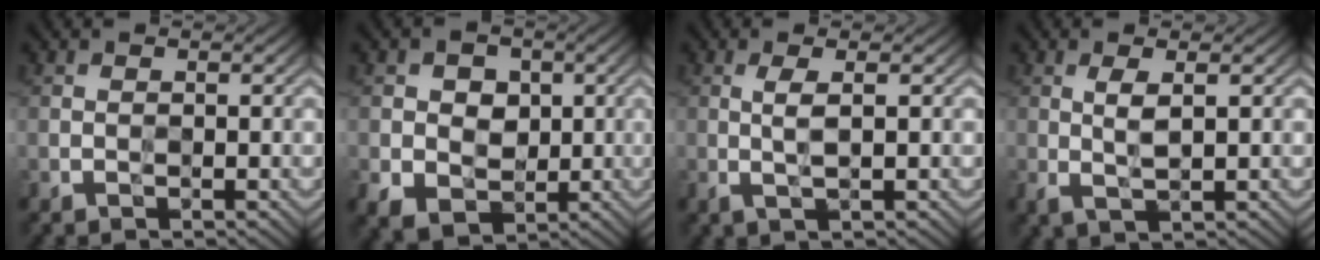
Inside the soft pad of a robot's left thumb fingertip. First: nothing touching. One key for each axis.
{"total": 5.9, "fx": 0.1, "fy": 5.0, "fz": 3.1, "tx": -0.060, "ty": -0.003, "tz": -0.004}
{"total": 2.4, "fx": 0.5, "fy": 0.2, "fz": 2.4, "tx": -0.050, "ty": 0.005, "tz": 0.009}
{"total": 3.0, "fx": 0.8, "fy": 0.7, "fz": 2.8, "tx": -0.059, "ty": -0.001, "tz": 0.018}